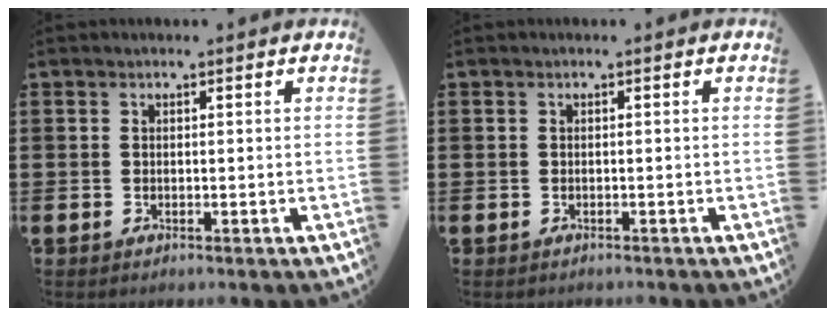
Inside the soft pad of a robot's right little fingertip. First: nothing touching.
{"total": 0.0}